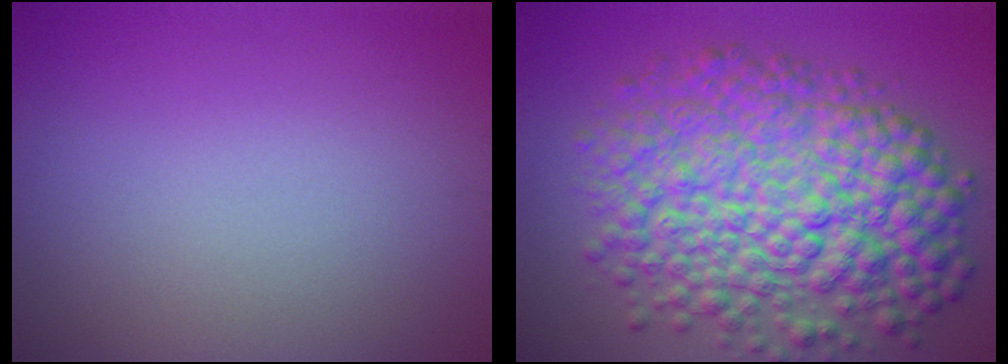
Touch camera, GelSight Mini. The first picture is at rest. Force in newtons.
{"total": 11.0, "press": 11.0, "slide": 0.1}